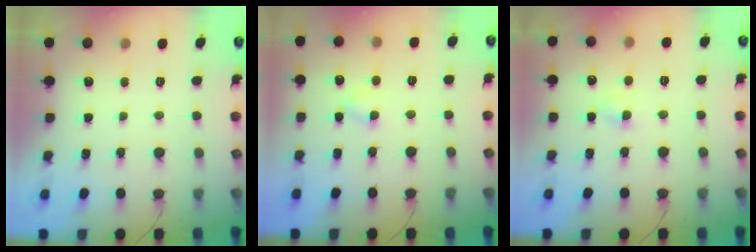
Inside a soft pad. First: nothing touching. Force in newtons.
{"total": 3.3, "press": 3.0, "slide": 1.2}
{"total": 2.7, "press": 2.4, "slide": 1.2}